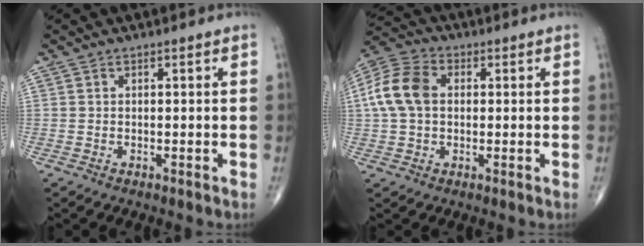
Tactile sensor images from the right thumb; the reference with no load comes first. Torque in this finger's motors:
{"motor_torque": [-0.39, 0.80, 0.76, 0.17, 0.12]}